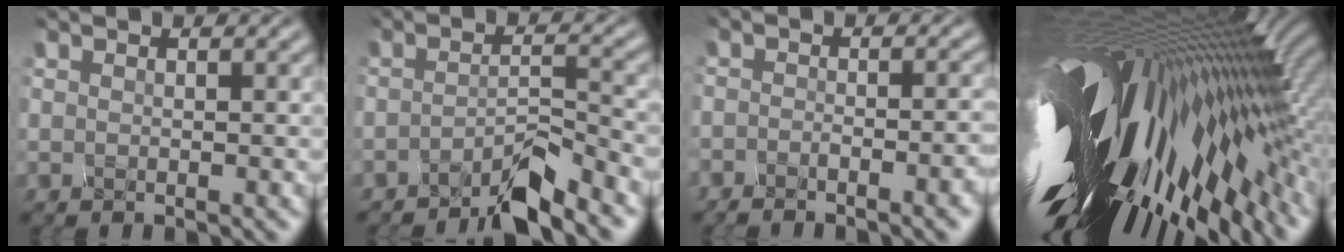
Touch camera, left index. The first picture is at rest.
{"total": 4.0, "force": [-3.8, -0.4, 1.3], "torque": [-0.032, 0.007, -0.057]}
{"total": 4.3, "force": [-3.6, 0.8, 2.2], "torque": [-0.015, 0.002, -0.030]}
{"total": 19.8, "force": [-2.6, 8.2, 17.8], "torque": [-0.330, -0.037, -0.032]}